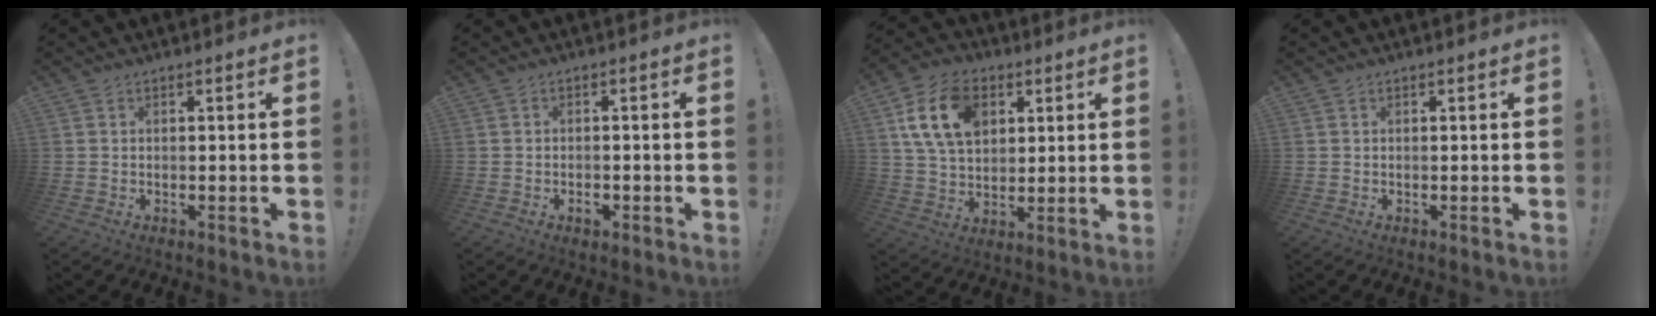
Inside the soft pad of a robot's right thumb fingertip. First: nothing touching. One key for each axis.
{"total": 1.8, "fx": -1.2, "fy": 0.8, "fz": 1.0, "tx": -0.013, "ty": 0.004, "tz": -0.022}
{"total": 16.6, "fx": 6.2, "fy": 11.6, "fz": 10.3, "tx": -0.187, "ty": -0.008, "tz": 0.120}
{"total": 0.0}